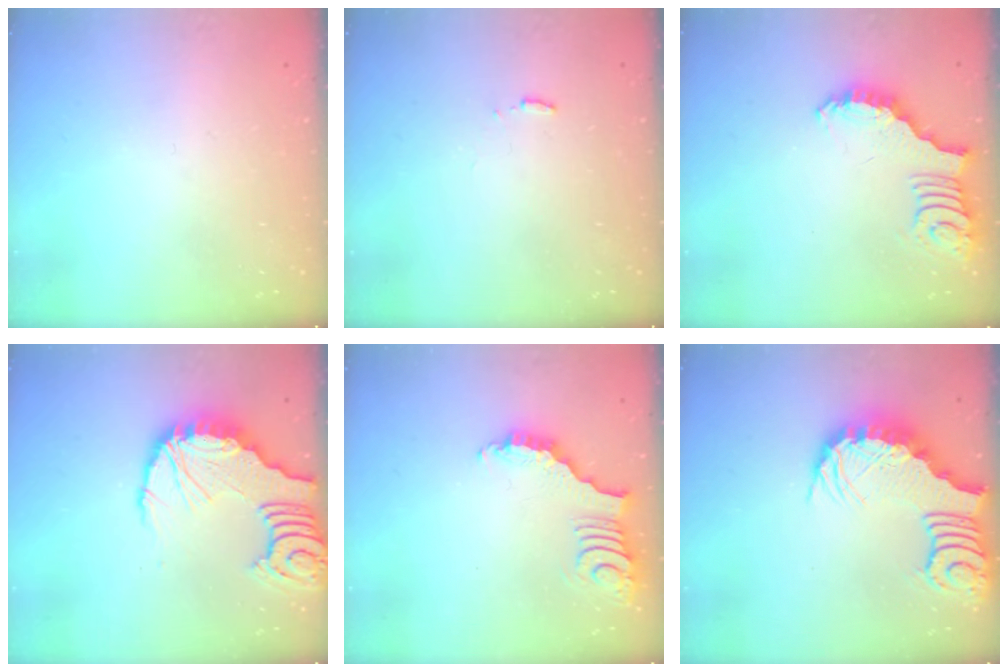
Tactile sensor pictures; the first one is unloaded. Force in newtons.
{"total": 4.0, "press": 4.0, "slide": 0.2}
{"total": 2.6, "press": 2.5, "slide": 0.5}
{"total": 10.0, "press": 9.9, "slide": 1.2}
{"total": 3.9, "press": 3.8, "slide": 0.5}
{"total": 3.7, "press": 3.6, "slide": 0.7}